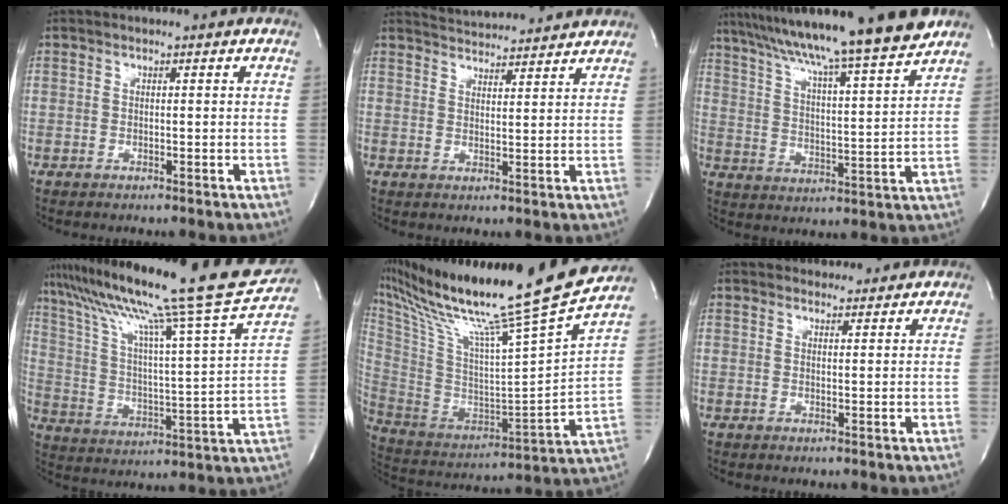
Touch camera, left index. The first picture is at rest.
{"total": 8.7, "force": [8.5, 0.4, 1.8], "torque": [-0.036, 0.011, 0.115]}
{"total": 19.7, "force": [16.3, -1.0, 11.0], "torque": [-0.182, -0.004, 0.248]}
{"total": 26.0, "force": [20.7, -1.0, 15.7], "torque": [-0.264, -0.021, 0.305]}
{"total": 29.0, "force": [23.7, -1.9, 16.6], "torque": [-0.312, -0.071, 0.372]}
{"total": 1.9, "force": [1.6, 1.0, -0.3], "torque": [0.006, 0.005, 0.019]}